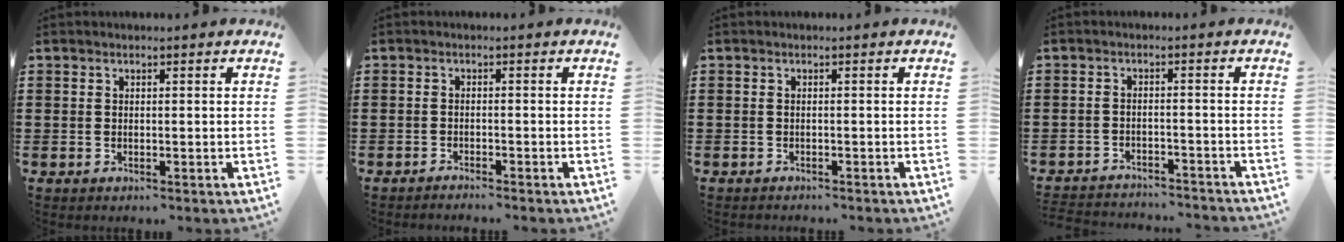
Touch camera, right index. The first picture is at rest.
{"total": 1.2, "force": [-1.2, -0.1, 0.0], "torque": [-0.002, 0.003, -0.023]}
{"total": 0.5, "force": [-0.5, 0.0, 0.1], "torque": [-0.003, -0.001, -0.010]}
{"total": 2.6, "force": [-2.6, 0.1, 0.0], "torque": [-0.004, 0.001, -0.056]}